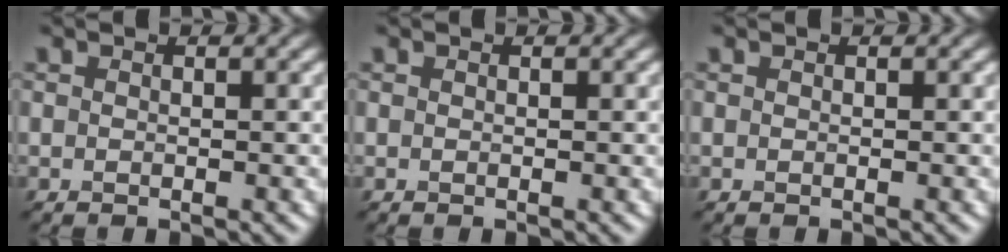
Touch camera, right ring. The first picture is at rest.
{"total": 0.0}
{"total": 0.0}